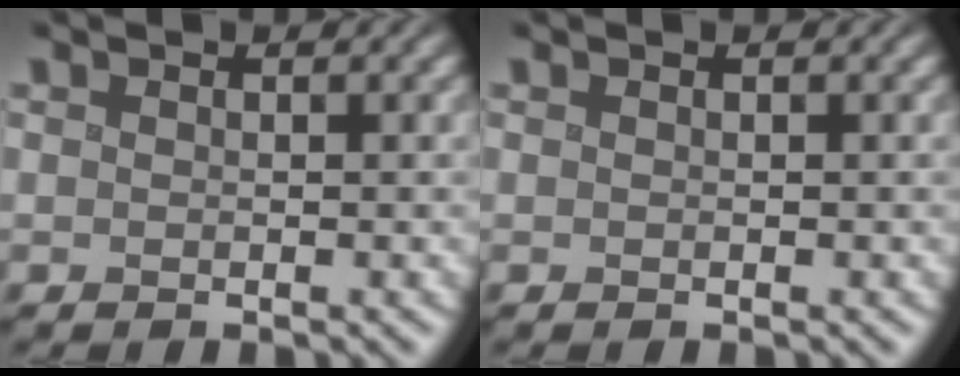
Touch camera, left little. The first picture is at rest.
{"total": 0.0}